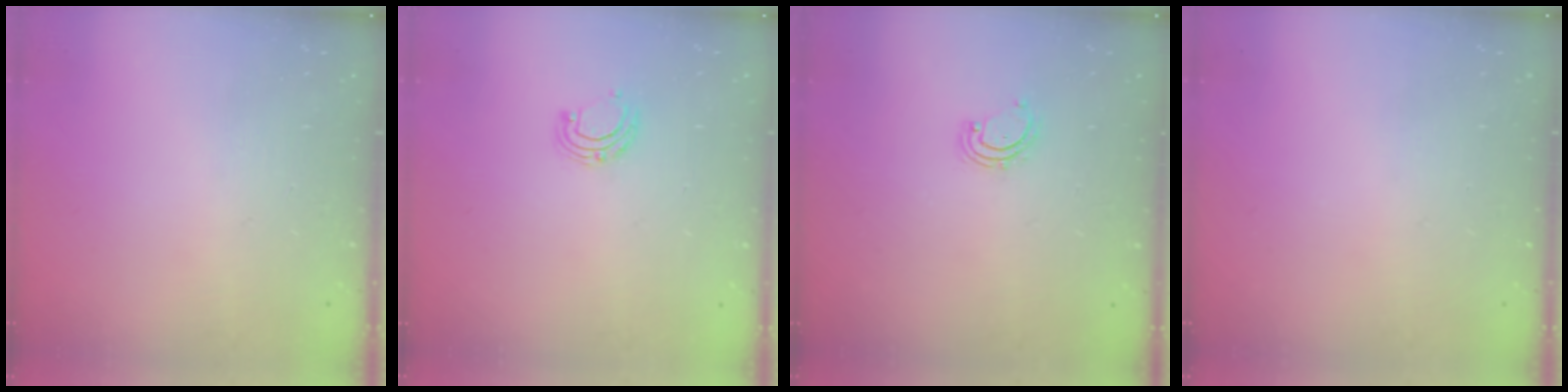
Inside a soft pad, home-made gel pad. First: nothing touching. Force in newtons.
{"total": 6.6, "press": 6.5, "slide": 0.7}
{"total": 2.6, "press": 2.6, "slide": 0.3}
{"total": 0.0}